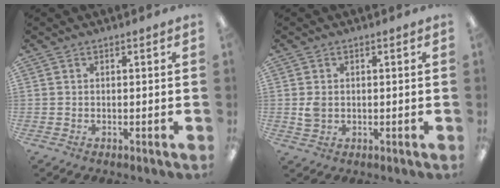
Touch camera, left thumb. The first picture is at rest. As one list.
[{"total": 3.0, "force": [0.1, 2.3, 1.9], "torque": [-0.028, 0.003, -0.001]}]